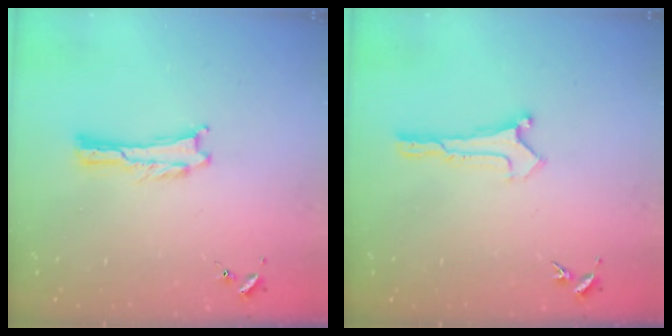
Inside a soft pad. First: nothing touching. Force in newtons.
{"total": 0.0}